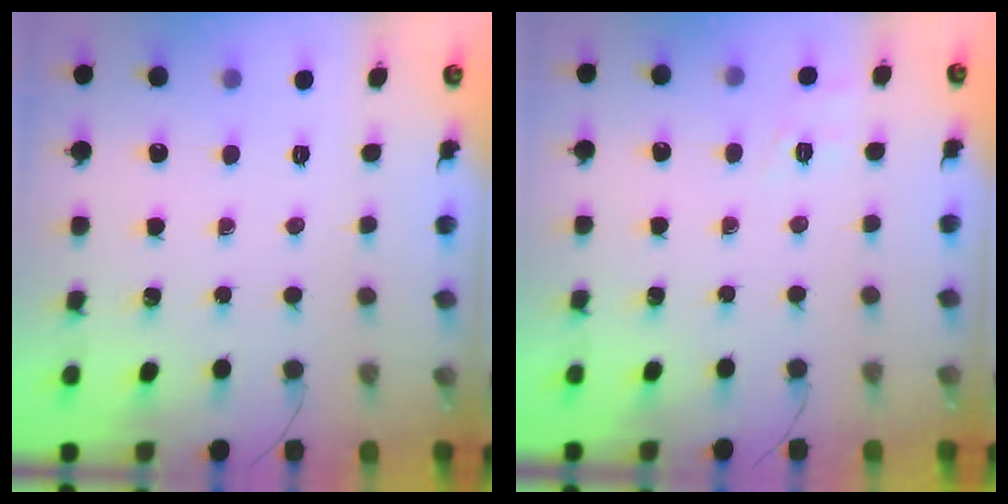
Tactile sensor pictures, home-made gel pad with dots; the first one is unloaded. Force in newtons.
{"total": 2.0, "press": 1.1, "slide": 1.7}